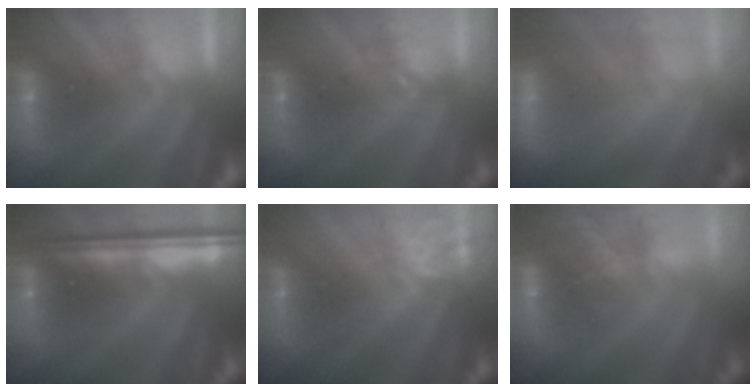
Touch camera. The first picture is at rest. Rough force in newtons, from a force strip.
{"total": 2.1}
{"total": 9.6}
{"total": 7.7}
{"total": 3.9}
{"total": 7.9}